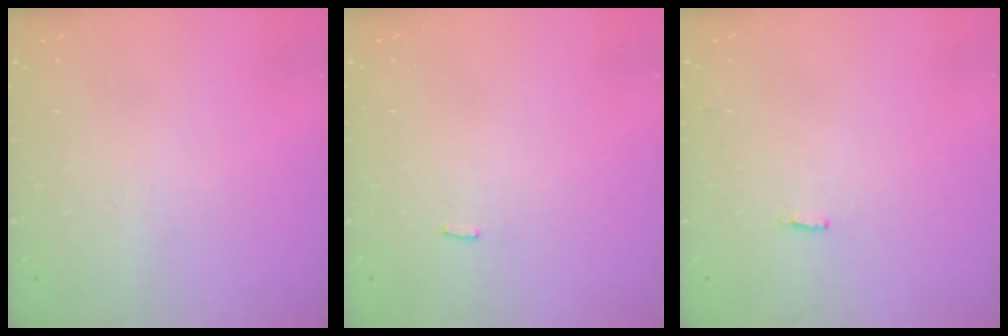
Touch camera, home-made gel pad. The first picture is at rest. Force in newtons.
{"total": 2.5, "press": 2.5, "slide": 0.1}
{"total": 2.2, "press": 2.1, "slide": 0.5}